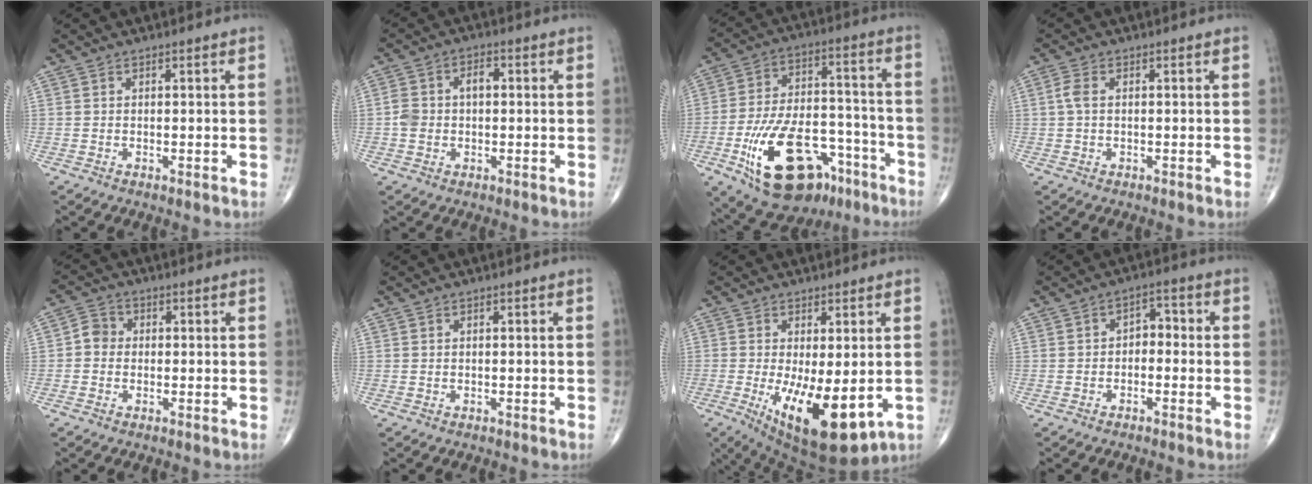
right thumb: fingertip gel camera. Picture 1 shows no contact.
{"total": 5.5, "force": [0.0, 3.8, 3.9], "torque": [-0.075, 0.028, -0.001]}
{"total": 23.1, "force": [-11.4, 12.3, 15.9], "torque": [-0.274, 0.065, -0.174]}
{"total": 2.2, "force": [0.1, 1.2, 1.9], "torque": [-0.044, 0.006, 0.000]}
{"total": 3.3, "force": [-0.4, 3.0, 1.4], "torque": [-0.007, 0.010, -0.017]}
{"total": 0.0}
{"total": 14.5, "force": [-3.2, 5.6, 13.0], "torque": [-0.203, -0.030, -0.029]}
{"total": 3.6, "force": [-0.9, 2.5, 2.4], "torque": [-0.021, 0.024, -0.025]}